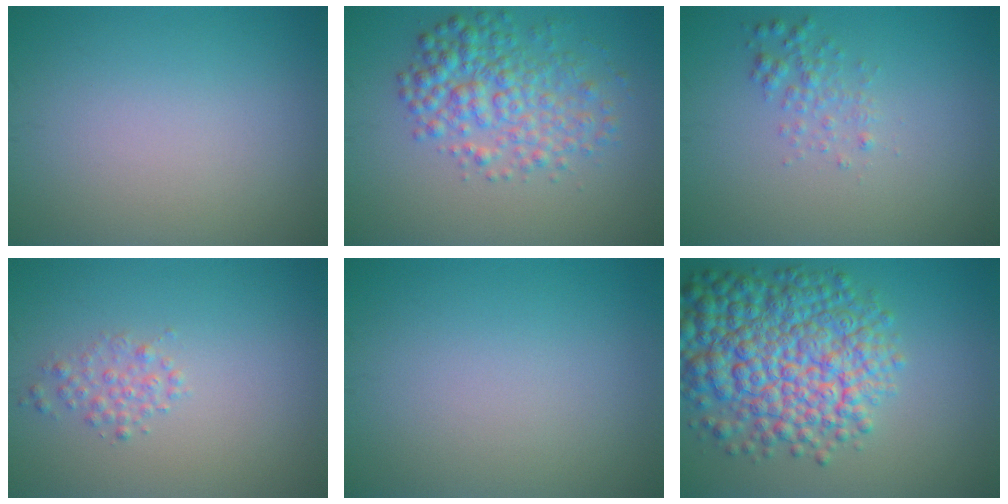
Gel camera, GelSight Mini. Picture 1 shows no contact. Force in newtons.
{"total": 5.1, "press": 5.1, "slide": 0.1}
{"total": 1.5, "press": 1.5, "slide": 0.1}
{"total": 1.5, "press": 1.5, "slide": 0.1}
{"total": 0.0}
{"total": 10.8, "press": 10.8, "slide": 0.3}